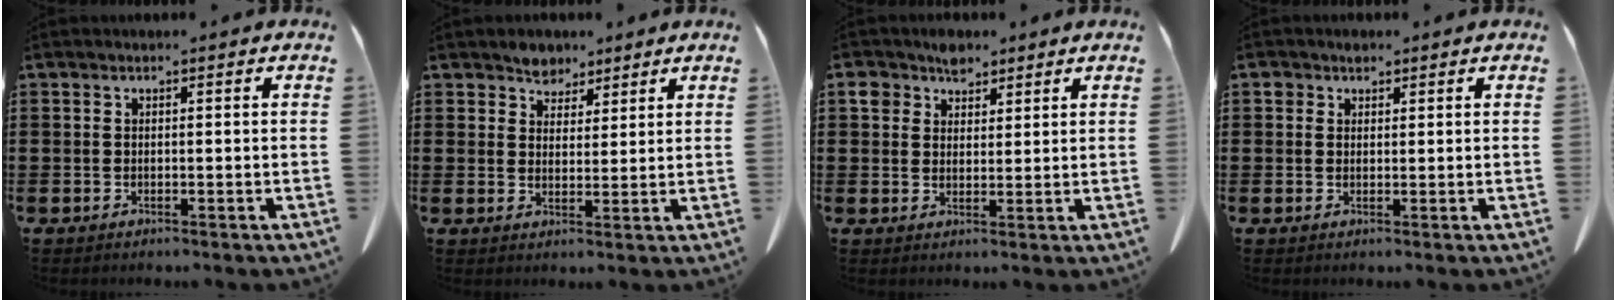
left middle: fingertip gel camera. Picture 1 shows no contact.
{"total": 3.7, "force": [3.1, 2.0, 0.0], "torque": [-0.016, 0.000, 0.061]}
{"total": 5.2, "force": [3.6, 3.3, 1.6], "torque": [-0.042, 0.007, 0.068]}
{"total": 1.7, "force": [1.1, 1.1, 0.5], "torque": [-0.007, -0.002, 0.021]}